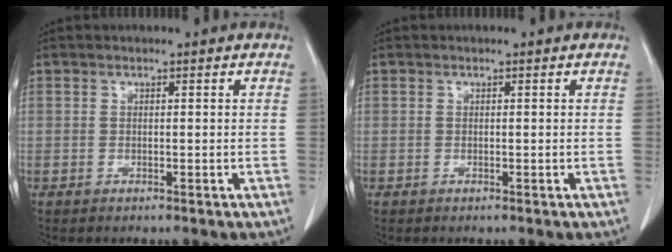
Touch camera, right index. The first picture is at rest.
{"total": 0.0}